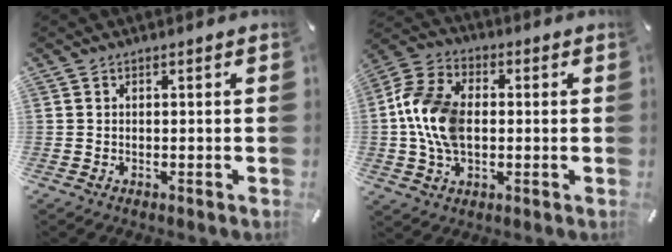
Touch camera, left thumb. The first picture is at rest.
{"total": 12.9, "force": [-0.4, 8.9, 9.3], "torque": [-0.206, 0.015, -0.005]}